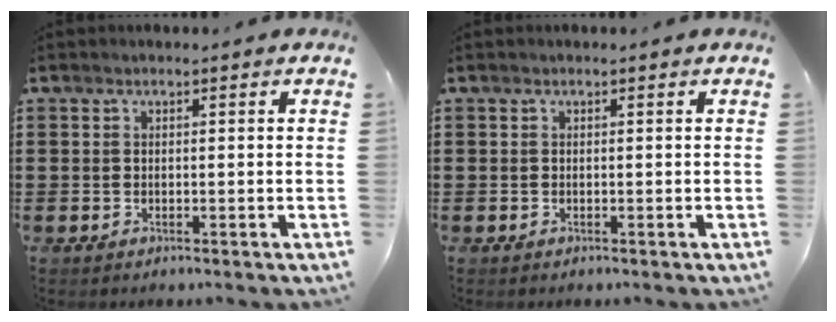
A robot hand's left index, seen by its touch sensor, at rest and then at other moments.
{"total": 0.0}